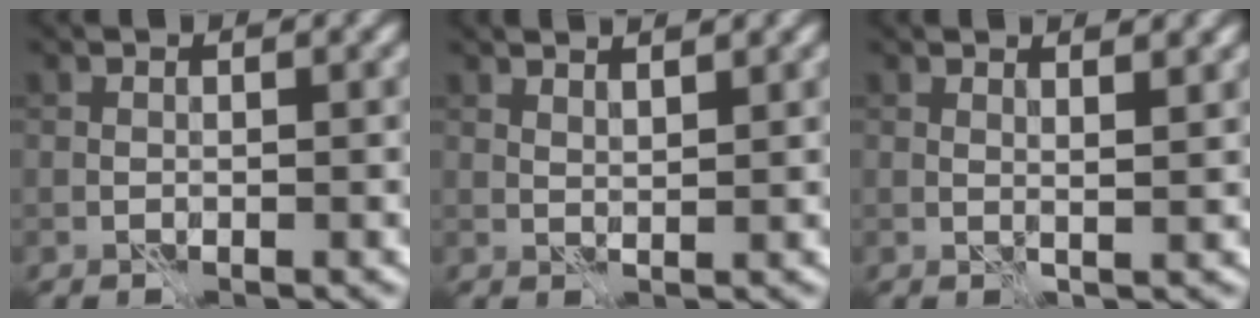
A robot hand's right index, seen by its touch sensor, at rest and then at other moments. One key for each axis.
{"total": 2.1, "fx": 1.8, "fy": 0.2, "fz": 1.1, "tx": -0.018, "ty": 0.001, "tz": 0.023}
{"total": 2.3, "fx": 1.5, "fy": 0.5, "fz": 1.7, "tx": -0.020, "ty": 0.004, "tz": 0.010}